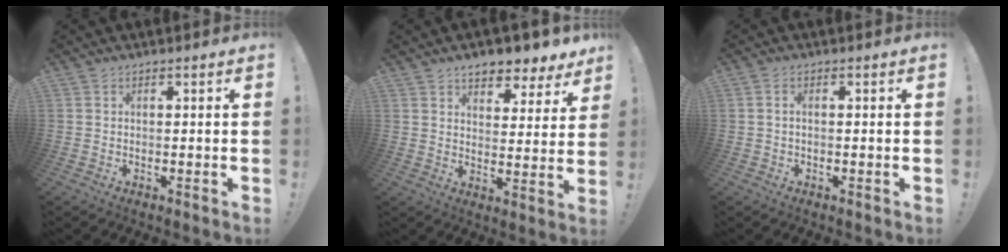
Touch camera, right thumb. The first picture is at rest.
{"total": 7.3, "force": [6.0, 3.1, 2.6], "torque": [-0.034, -0.048, 0.110]}
{"total": 1.0, "force": [0.0, 0.3, 1.0], "torque": [-0.018, 0.002, 0.001]}